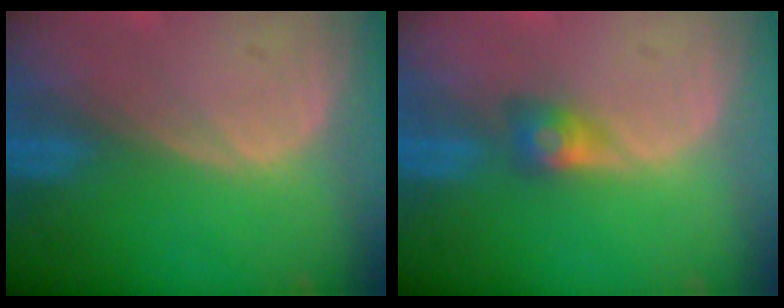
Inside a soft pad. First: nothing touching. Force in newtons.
{"total": 2.9, "press": 2.4, "slide": 1.5}